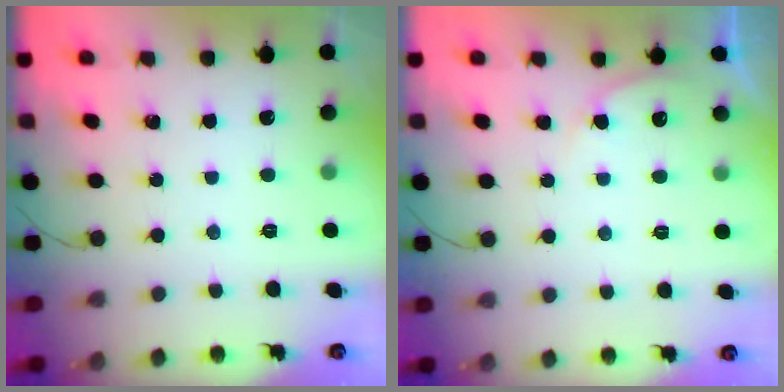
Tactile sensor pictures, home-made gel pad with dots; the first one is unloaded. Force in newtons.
{"total": 5.0, "press": 4.6, "slide": 1.8}